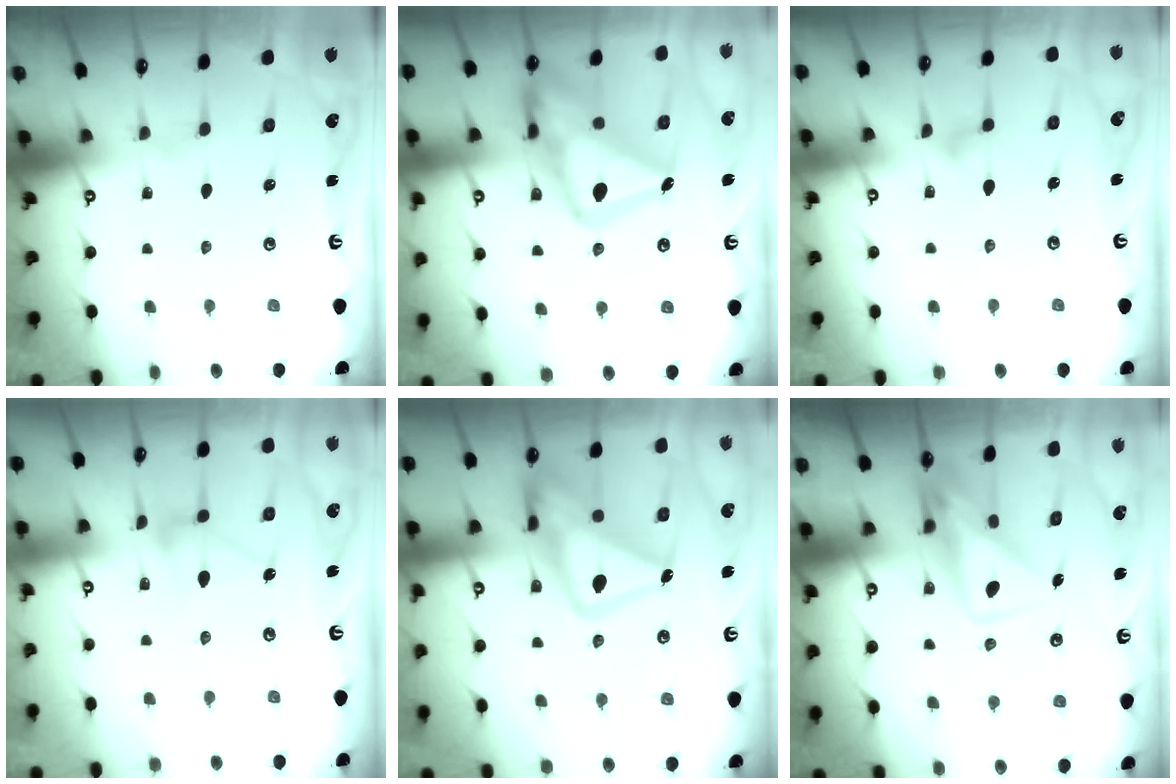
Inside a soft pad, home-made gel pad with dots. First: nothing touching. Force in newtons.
{"total": 24.5, "press": 24.4, "slide": 2.0}
{"total": 7.8, "press": 7.8, "slide": 0.4}
{"total": 8.0, "press": 8.0, "slide": 0.6}
{"total": 19.8, "press": 19.7, "slide": 1.5}
{"total": 9.8, "press": 9.7, "slide": 1.0}